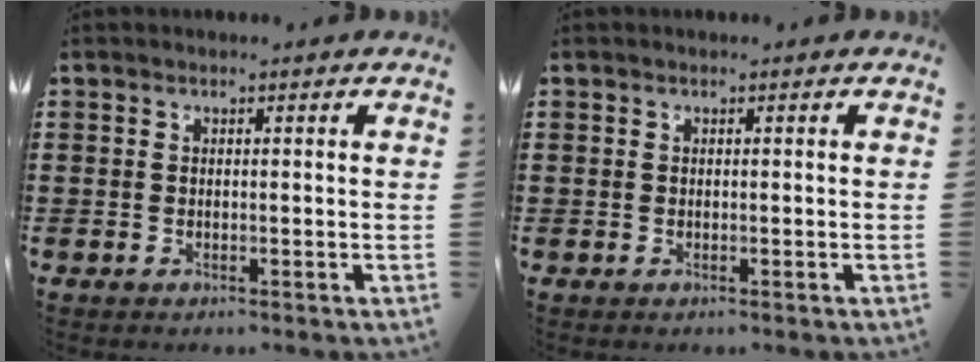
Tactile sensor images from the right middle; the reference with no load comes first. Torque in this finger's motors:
{"motor_torque": [-1.30, 0.85, -0.84, -0.20]}